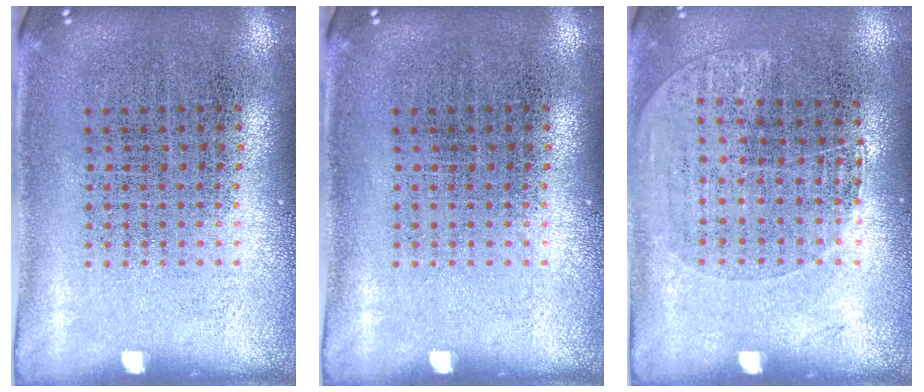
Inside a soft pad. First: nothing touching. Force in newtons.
{"total": 0.0}
{"total": 1.1, "press": 1.0, "slide": 0.5}